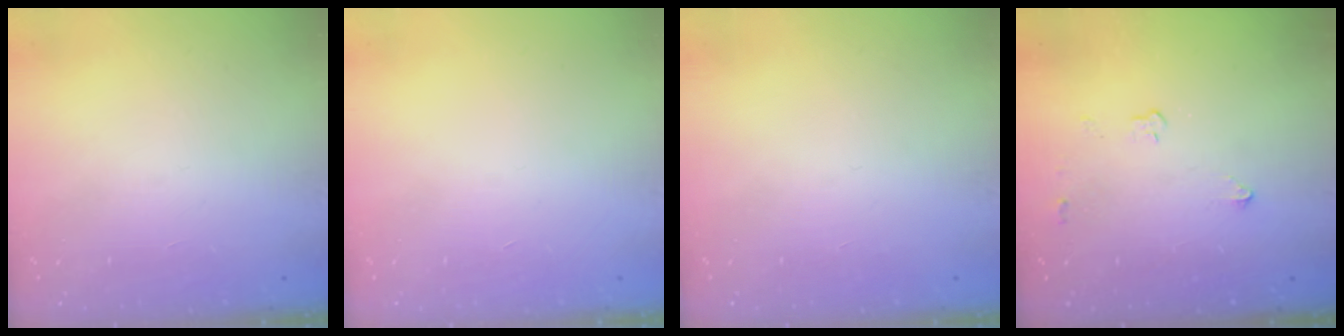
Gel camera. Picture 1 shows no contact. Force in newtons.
{"total": 0.0}
{"total": 0.0}
{"total": 2.8, "press": 2.8, "slide": 0.5}